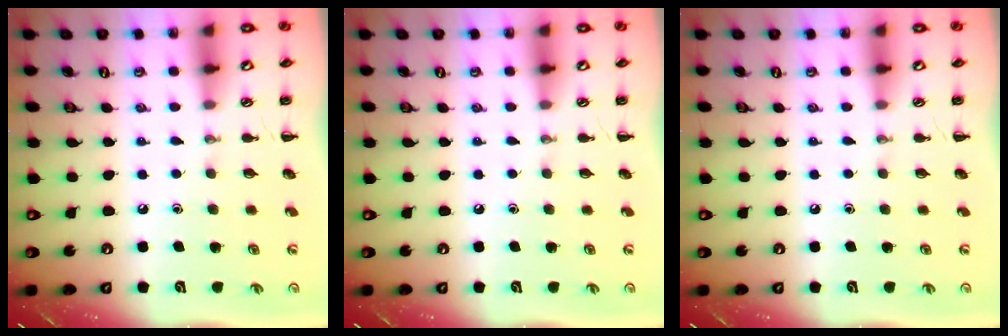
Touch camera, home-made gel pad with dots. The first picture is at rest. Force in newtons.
{"total": 0.0}
{"total": 0.0}